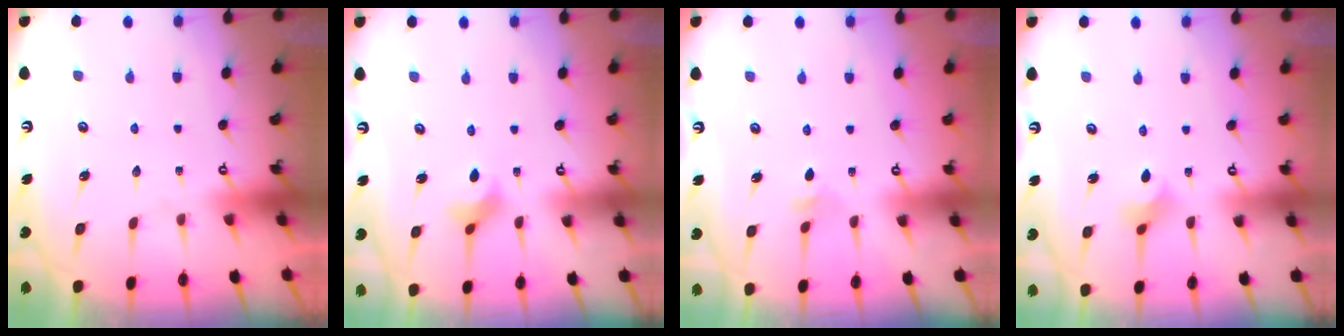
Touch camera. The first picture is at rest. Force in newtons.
{"total": 2.7, "press": 2.6, "slide": 0.6}
{"total": 3.2, "press": 3.2, "slide": 0.6}
{"total": 3.3, "press": 3.2, "slide": 0.5}